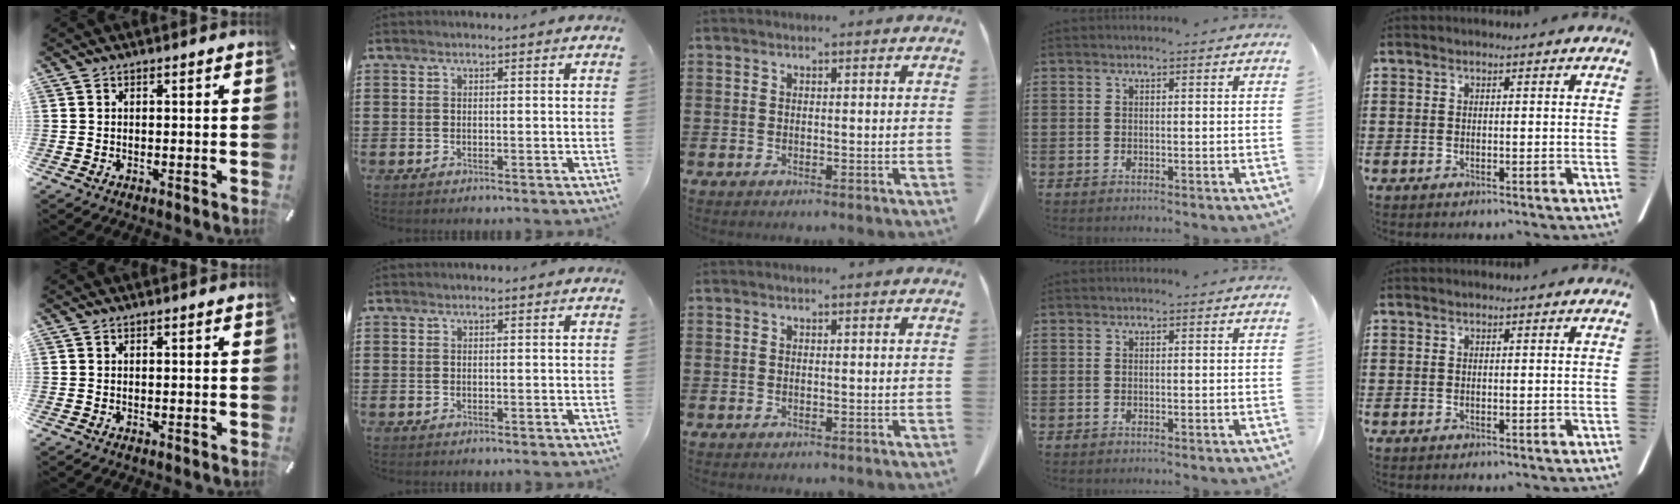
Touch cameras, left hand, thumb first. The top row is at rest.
{}